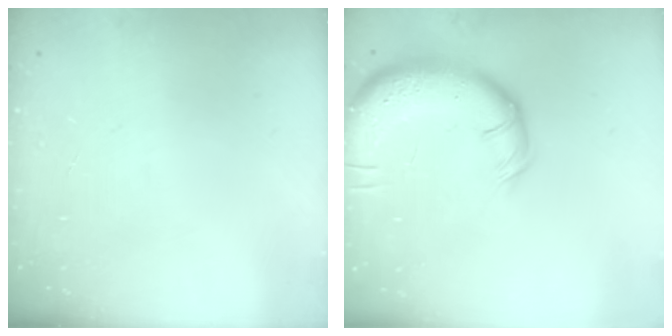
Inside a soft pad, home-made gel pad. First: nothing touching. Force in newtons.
{"total": 13.7, "press": 13.3, "slide": 3.4}